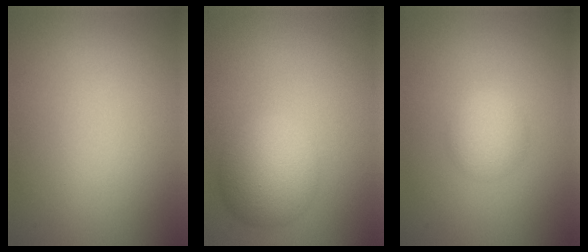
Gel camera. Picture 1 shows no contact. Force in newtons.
{"total": 5.3, "press": 5.3, "slide": 0.1}
{"total": 2.4, "press": 2.4, "slide": 0.1}